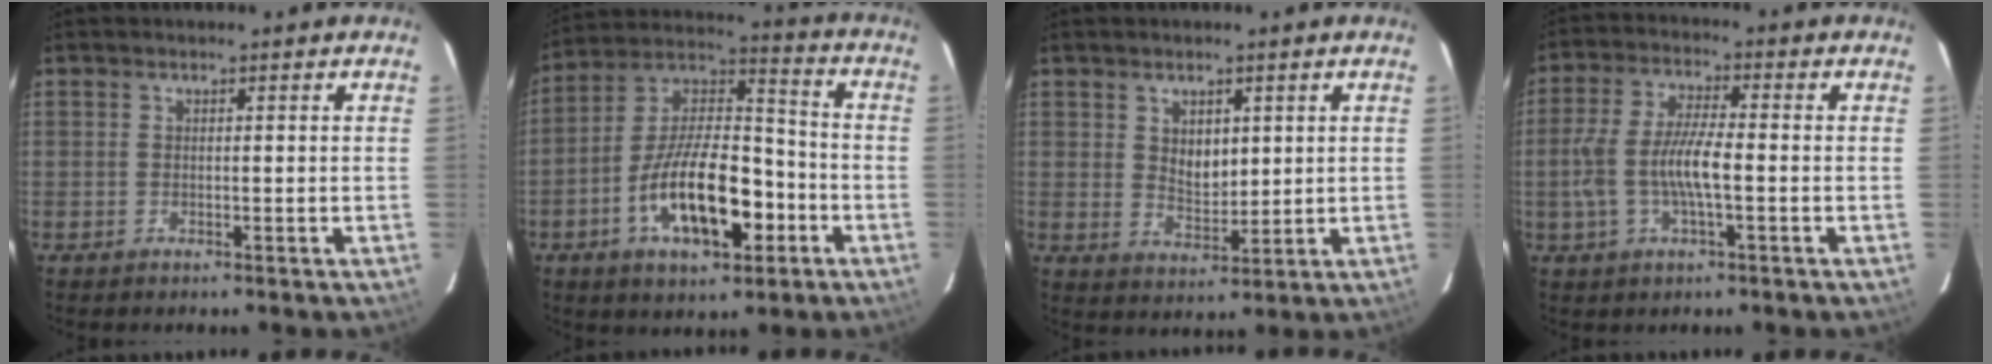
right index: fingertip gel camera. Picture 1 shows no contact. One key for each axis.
{"total": 18.3, "fx": -6.9, "fy": 8.0, "fz": 14.9, "tx": -0.279, "ty": 0.011, "tz": -0.114}
{"total": 5.2, "fx": 1.8, "fy": 3.5, "fz": 3.4, "tx": -0.052, "ty": -0.001, "tz": 0.036}
{"total": 8.9, "fx": -1.7, "fy": 2.3, "fz": 8.5, "tx": -0.175, "ty": 0.002, "tz": -0.032}